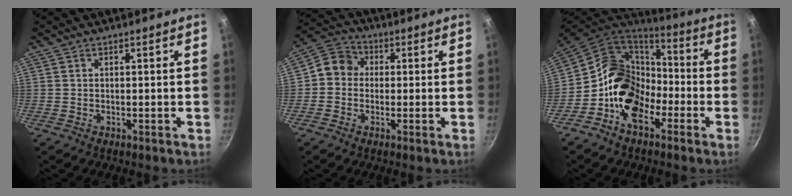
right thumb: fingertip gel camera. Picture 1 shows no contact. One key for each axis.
{"total": 6.3, "fx": 0.0, "fy": 5.7, "fz": 2.7, "tx": -0.021, "ty": 0.014, "tz": -0.026}
{"total": 17.2, "fx": -5.3, "fy": 12.5, "fz": 10.5, "tx": -0.147, "ty": 0.062, "tz": -0.119}